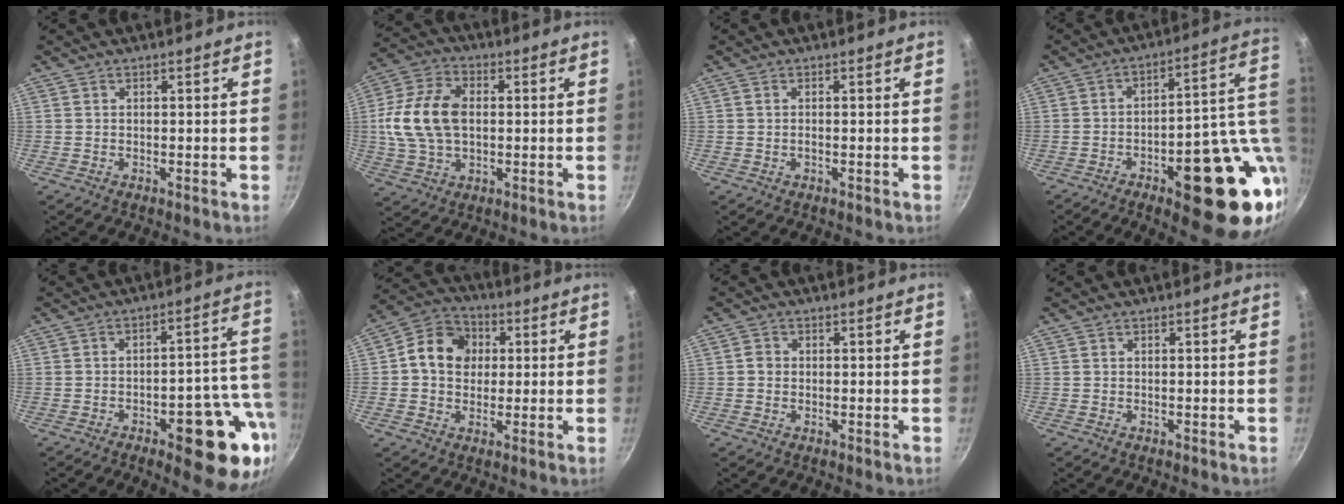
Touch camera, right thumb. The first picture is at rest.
{"total": 14.4, "force": [0.8, 9.6, 10.7], "torque": [-0.199, 0.016, 0.008]}
{"total": 0.6, "force": [-0.1, 0.2, 0.5], "torque": [-0.014, 0.002, -0.003]}
{"total": 24.5, "force": [-4.7, 9.7, 22.0], "torque": [-0.236, 0.005, -0.050]}
{"total": 18.1, "force": [-7.4, 6.6, 15.2], "torque": [-0.134, 0.035, -0.095]}
{"total": 10.8, "force": [1.6, 9.0, 5.7], "torque": [-0.068, 0.014, 0.006]}
{"total": 1.9, "force": [0.0, 1.7, 0.8], "torque": [-0.007, 0.007, -0.004]}
{"total": 0.0}